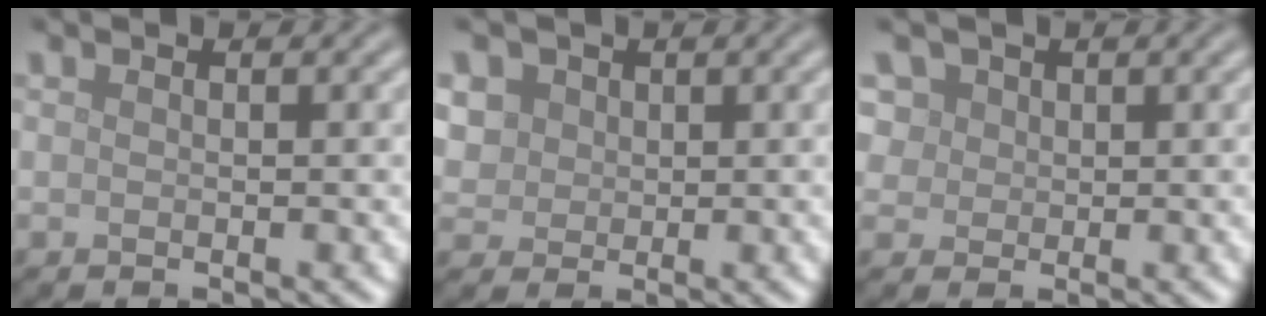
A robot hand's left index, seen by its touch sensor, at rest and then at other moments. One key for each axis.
{"total": 4.2, "fx": 1.6, "fy": 3.5, "fz": 1.6, "tx": -0.046, "ty": 0.013, "tz": 0.025}
{"total": 5.2, "fx": 2.7, "fy": 3.9, "fz": 2.1, "tx": -0.046, "ty": 0.012, "tz": 0.034}